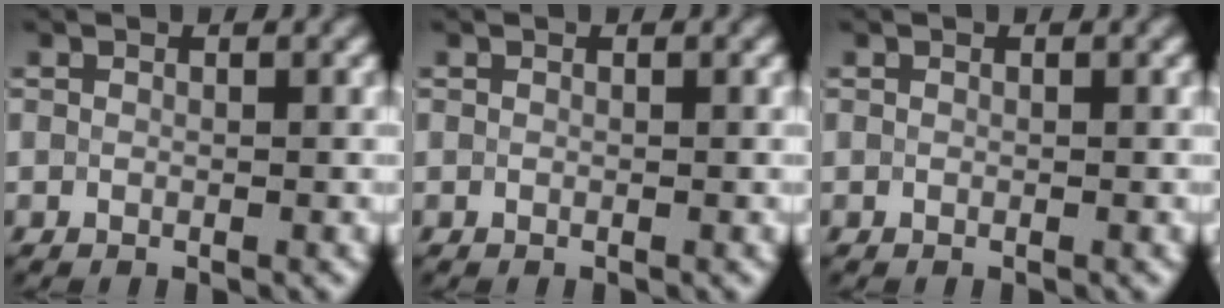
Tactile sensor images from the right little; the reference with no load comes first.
{"total": 0.0}
{"total": 0.0}